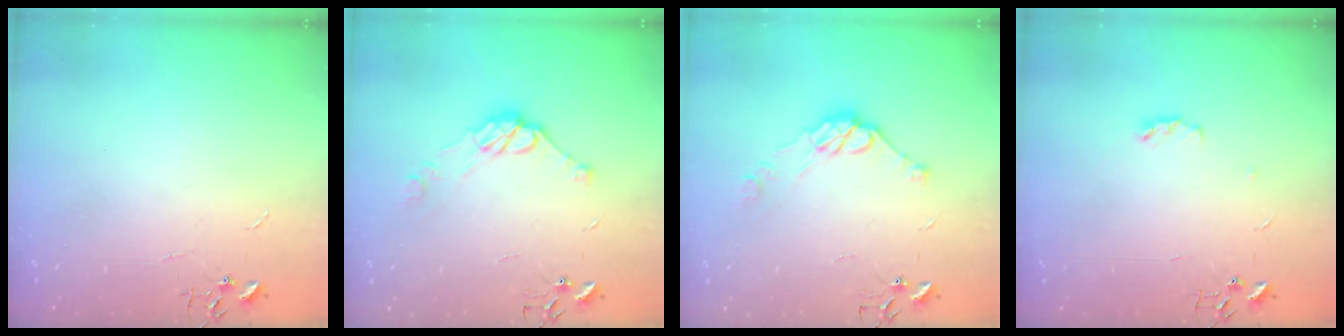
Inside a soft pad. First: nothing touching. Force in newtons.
{"total": 10.1, "press": 10.0, "slide": 0.7}
{"total": 10.1, "press": 10.0, "slide": 0.7}
{"total": 3.8, "press": 3.8, "slide": 0.6}